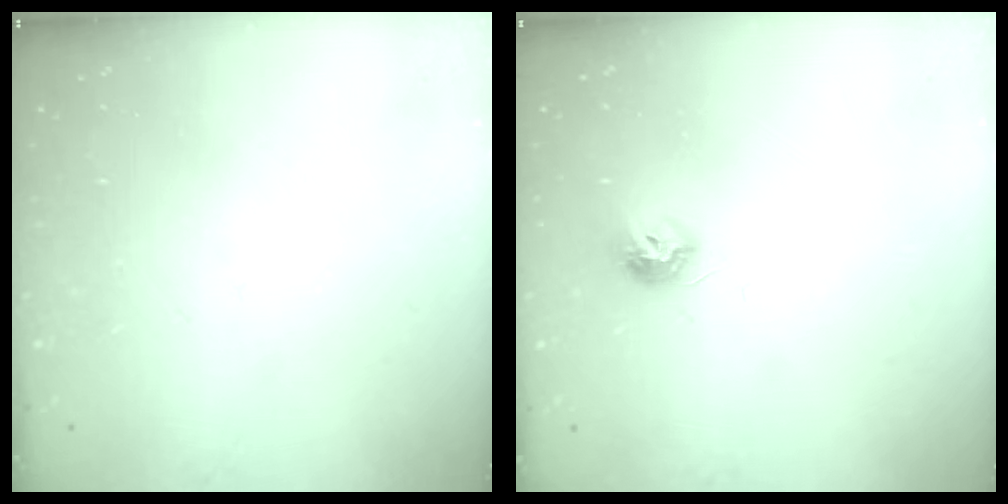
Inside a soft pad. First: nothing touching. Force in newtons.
{"total": 7.0, "press": 6.9, "slide": 0.5}